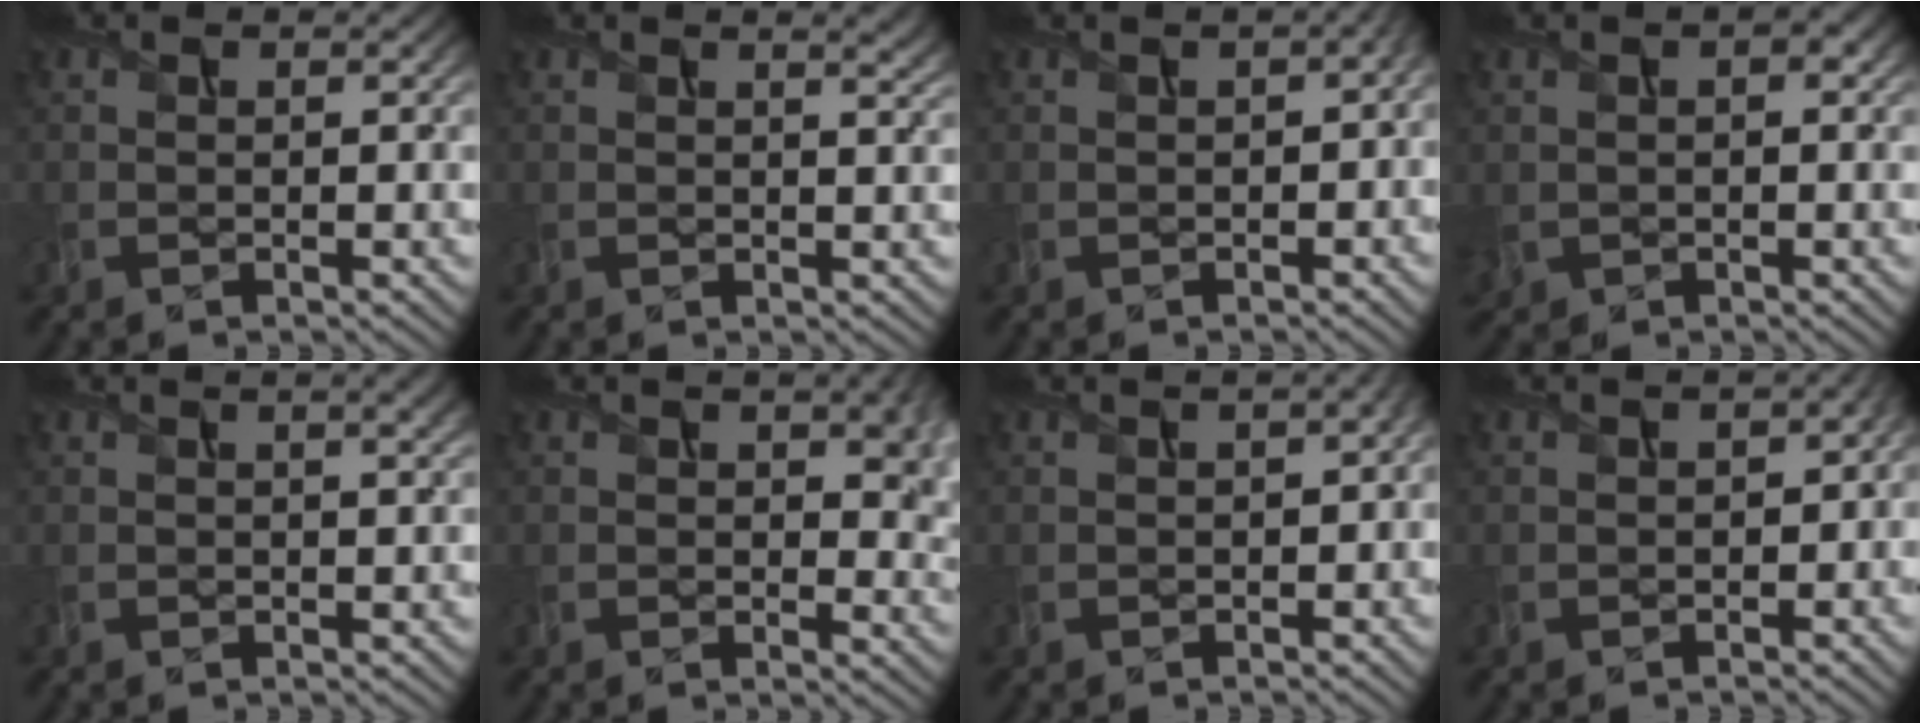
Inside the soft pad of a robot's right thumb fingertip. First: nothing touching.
{"total": 3.7, "force": [2.1, 1.2, 2.8], "torque": [-0.041, 0.009, 0.022]}
{"total": 3.2, "force": [-0.1, 1.5, 2.8], "torque": [-0.038, -0.002, 0.002]}
{"total": 3.2, "force": [0.7, 2.4, 2.1], "torque": [-0.044, -0.004, 0.016]}
{"total": 3.2, "force": [1.6, 0.9, 2.6], "torque": [-0.036, 0.014, 0.011]}
{"total": 7.9, "force": [2.1, 4.0, 6.5], "torque": [-0.097, -0.008, 0.040]}
{"total": 3.3, "force": [0.4, 1.3, 3.0], "torque": [-0.040, 0.004, 0.005]}
{"total": 2.7, "force": [-0.6, 1.7, 2.0], "torque": [-0.030, -0.006, -0.006]}